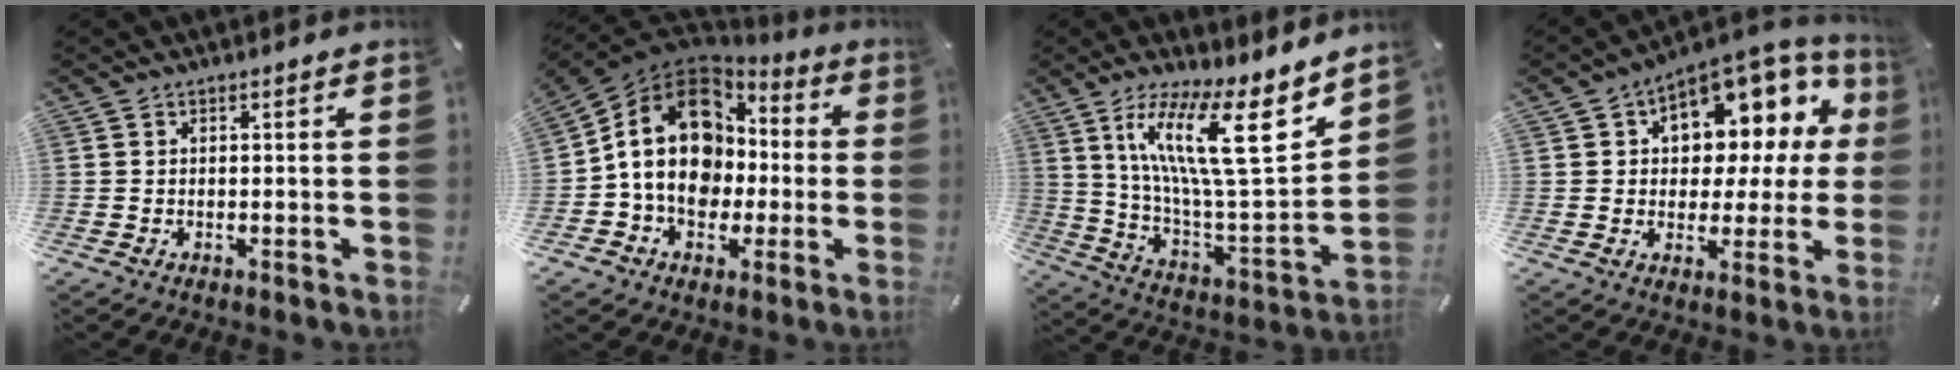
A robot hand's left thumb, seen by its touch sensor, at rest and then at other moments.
{"total": 16.9, "force": [0.1, 14.0, 9.4], "torque": [-0.185, 0.010, 0.004]}
{"total": 22.0, "force": [12.5, 5.4, 17.3], "torque": [-0.288, -0.078, 0.198]}
{"total": 11.2, "force": [5.4, 7.5, 6.3], "torque": [-0.083, -0.054, 0.096]}